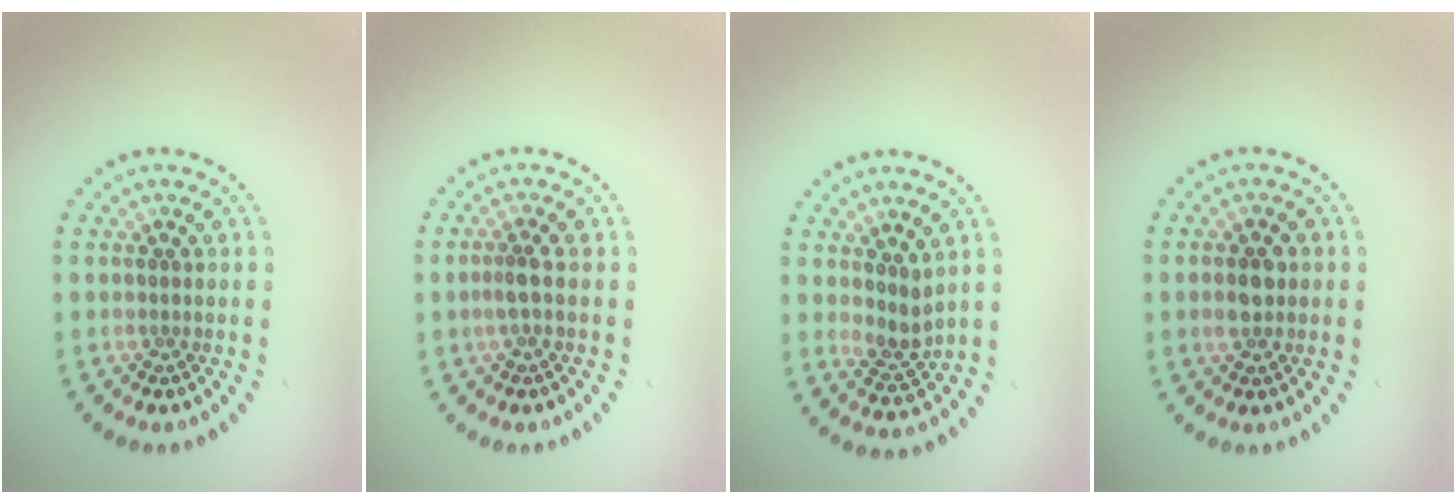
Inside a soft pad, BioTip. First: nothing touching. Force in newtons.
{"total": 1.4, "press": 1.0, "slide": 0.9}
{"total": 2.4, "press": 2.0, "slide": 1.2}
{"total": 2.6, "press": 2.6, "slide": 0.1}